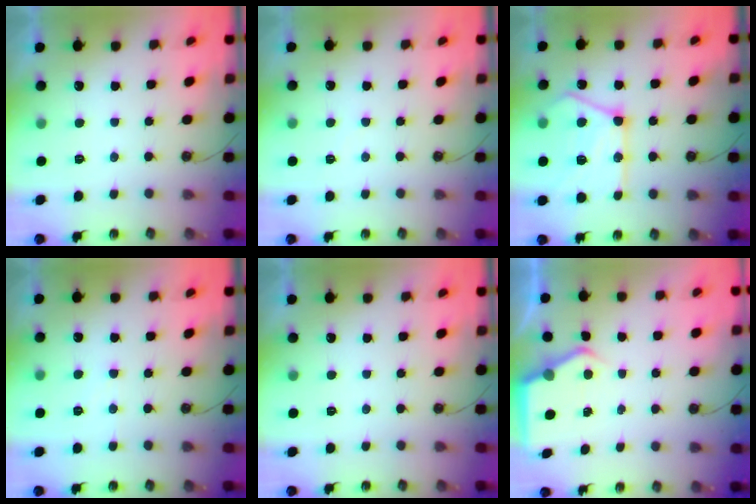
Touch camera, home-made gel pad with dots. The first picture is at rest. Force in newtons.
{"total": 3.4, "press": 3.3, "slide": 0.5}
{"total": 20.8, "press": 20.7, "slide": 2.1}
{"total": 2.7, "press": 2.6, "slide": 0.6}
{"total": 0.0}
{"total": 4.7, "press": 4.6, "slide": 0.3}